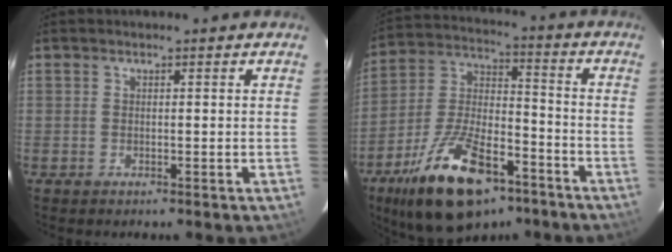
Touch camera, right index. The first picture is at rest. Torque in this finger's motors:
{"motor_torque": [1.40, -0.74, 1.05, 0.21]}